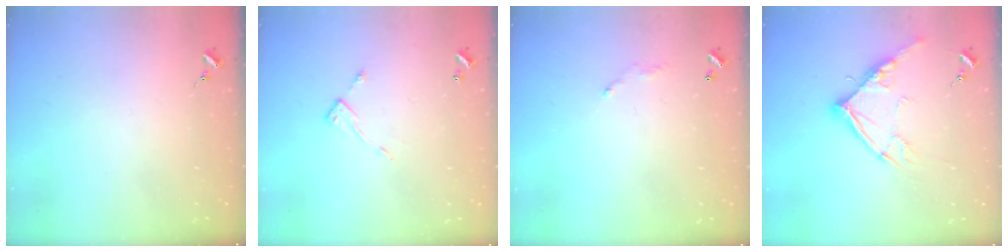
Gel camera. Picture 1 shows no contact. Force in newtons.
{"total": 6.7, "press": 6.7, "slide": 0.2}
{"total": 4.0, "press": 4.0, "slide": 0.2}
{"total": 12.9, "press": 12.8, "slide": 1.3}